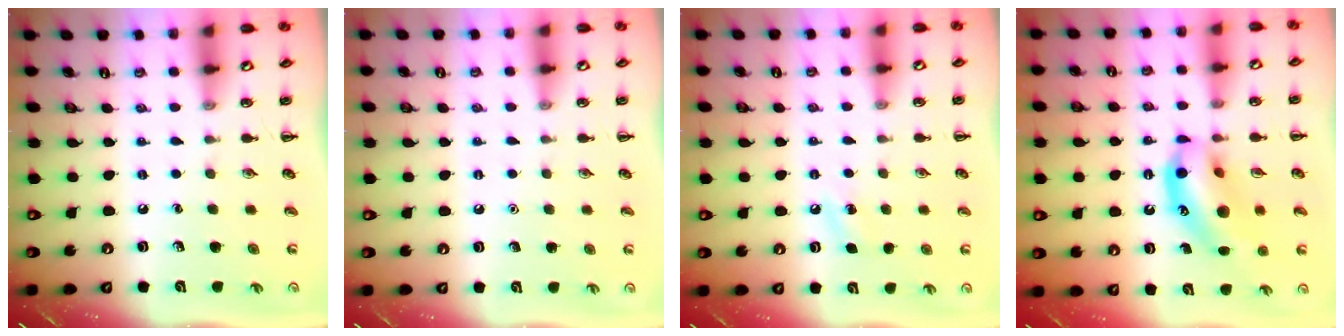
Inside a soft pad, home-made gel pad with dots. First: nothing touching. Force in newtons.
{"total": 1.6, "press": 1.6, "slide": 0.1}
{"total": 4.5, "press": 4.3, "slide": 1.2}
{"total": 14.1, "press": 13.7, "slide": 3.2}